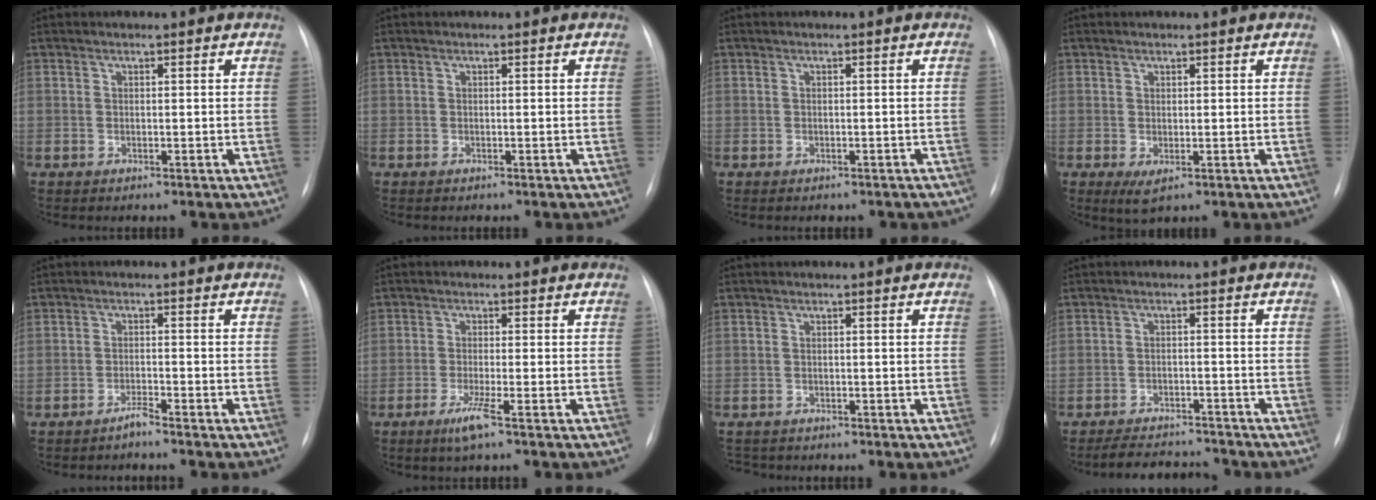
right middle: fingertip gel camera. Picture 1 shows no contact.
{"total": 0.0}
{"total": 4.6, "force": [-3.9, 1.8, 1.8], "torque": [-0.018, 0.005, -0.038]}
{"total": 2.1, "force": [-0.4, 0.8, 1.9], "torque": [-0.033, -0.008, 0.002]}
{"total": 1.6, "force": [-1.5, -0.3, 0.5], "torque": [-0.011, -0.001, -0.028]}
{"total": 3.1, "force": [-1.8, -0.5, 2.5], "torque": [-0.058, -0.012, -0.040]}
{"total": 2.2, "force": [-2.0, 0.8, 0.0], "torque": [-0.004, -0.006, -0.030]}
{"total": 7.2, "force": [-6.9, 0.9, 1.6], "torque": [-0.027, -0.001, -0.107]}